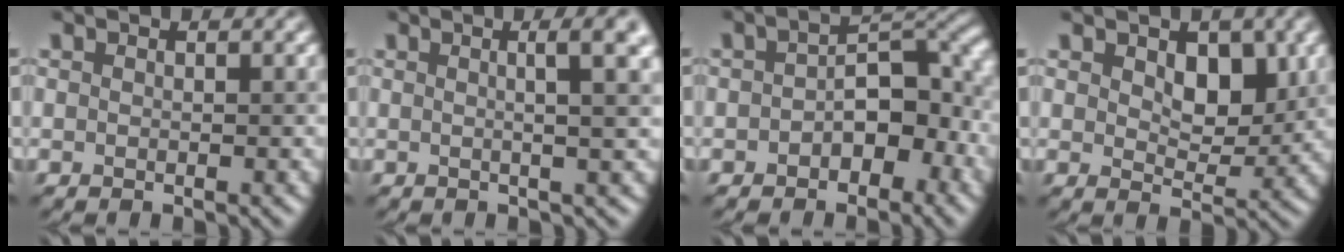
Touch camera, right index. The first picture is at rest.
{"total": 5.7, "force": [1.4, 1.8, 5.2], "torque": [-0.038, 0.029, -0.002]}
{"total": 5.1, "force": [-1.1, 3.0, 4.0], "torque": [-0.043, 0.016, -0.024]}
{"total": 3.4, "force": [1.3, 2.2, 2.2], "torque": [-0.036, -0.003, 0.021]}